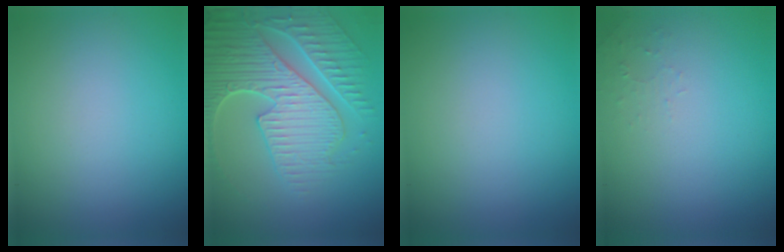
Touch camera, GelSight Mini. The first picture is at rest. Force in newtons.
{"total": 7.5, "press": 5.9, "slide": 4.7}
{"total": 0.0}
{"total": 0.9, "press": 0.9, "slide": 0.2}